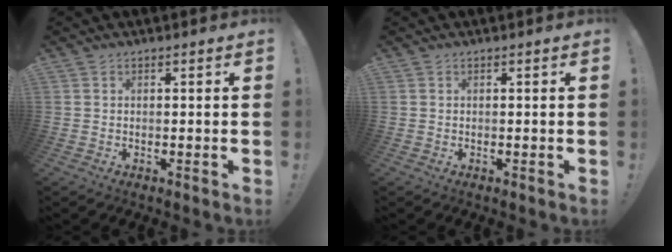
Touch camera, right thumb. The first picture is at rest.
{"total": 0.0}